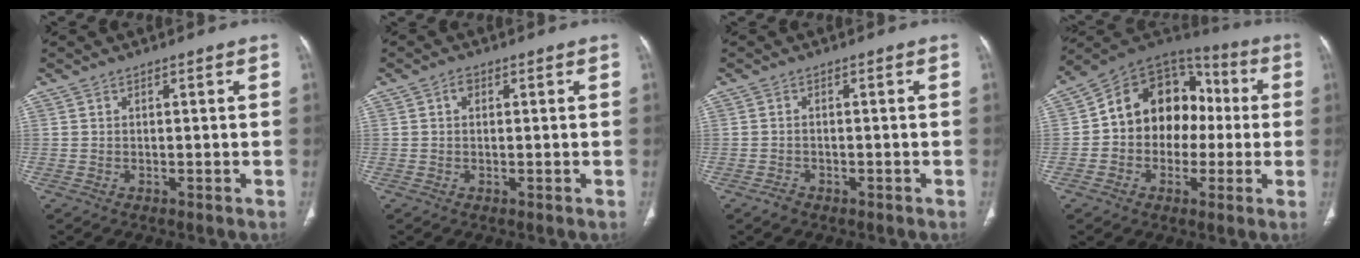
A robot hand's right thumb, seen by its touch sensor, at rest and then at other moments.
{"total": 1.5, "force": [0.3, 1.0, 1.0], "torque": [-0.012, 0.001, 0.004]}
{"total": 1.6, "force": [-1.1, 1.1, 0.5], "torque": [-0.010, 0.005, -0.019]}
{"total": 17.0, "force": [-0.3, 13.4, 10.5], "torque": [-0.114, 0.052, -0.014]}